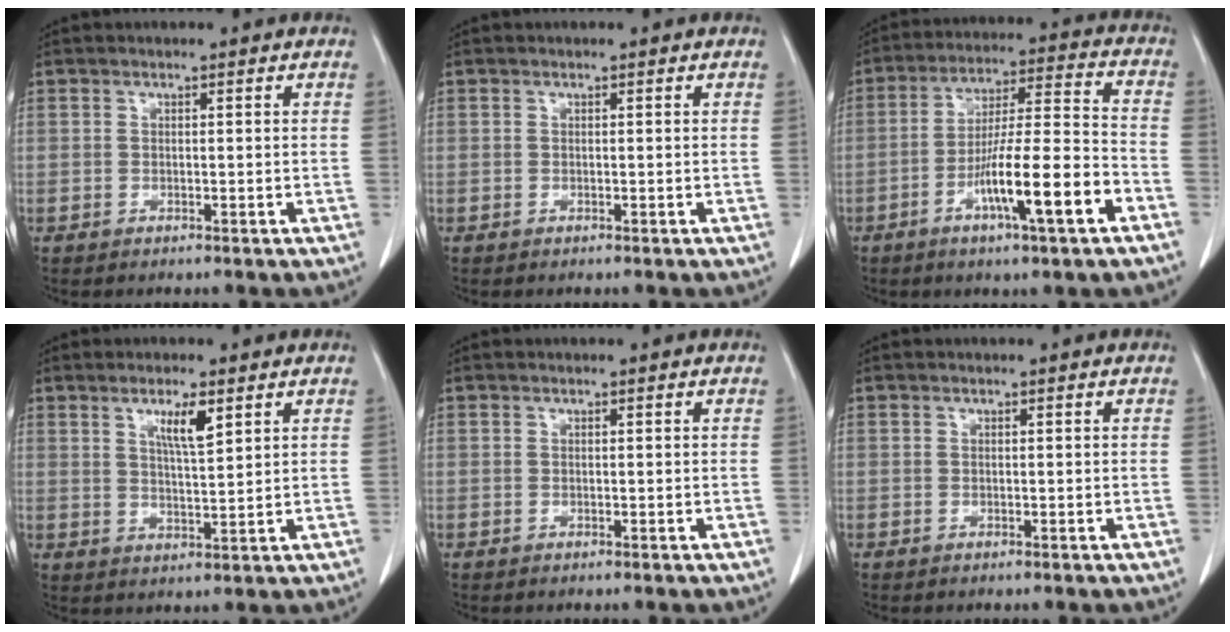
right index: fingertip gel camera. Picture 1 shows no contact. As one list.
[{"total": 0.0}, {"total": 14.3, "force": [-6.2, 0.6, 12.8], "torque": [-0.223, -0.002, -0.103]}, {"total": 4.9, "force": [2.6, 0.5, 4.1], "torque": [-0.073, -0.003, 0.046]}, {"total": 0.0}, {"total": 0.0}]